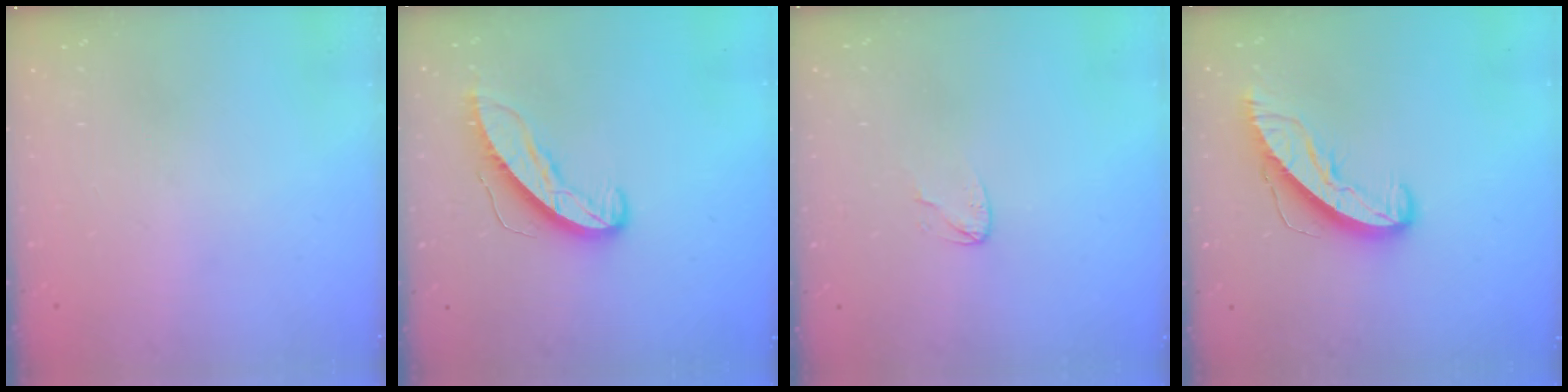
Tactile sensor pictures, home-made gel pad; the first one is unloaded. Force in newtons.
{"total": 8.9, "press": 8.9, "slide": 0.6}
{"total": 3.8, "press": 3.8, "slide": 0.2}
{"total": 9.4, "press": 9.4, "slide": 0.4}